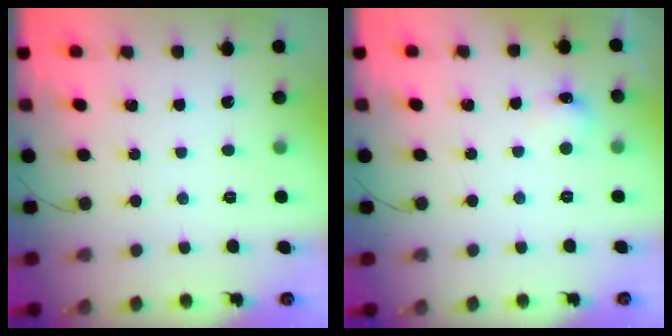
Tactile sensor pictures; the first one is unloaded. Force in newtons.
{"total": 5.9, "press": 5.6, "slide": 1.7}